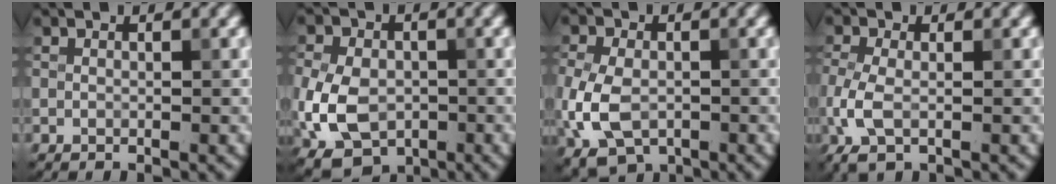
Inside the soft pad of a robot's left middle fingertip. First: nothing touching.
{"total": 7.9, "force": [-1.8, 5.7, 5.3], "torque": [-0.126, -0.011, -0.036]}
{"total": 6.5, "force": [-1.5, 4.5, 4.5], "torque": [-0.110, -0.015, -0.029]}
{"total": 3.5, "force": [-1.0, 1.6, 2.9], "torque": [-0.080, -0.005, -0.023]}